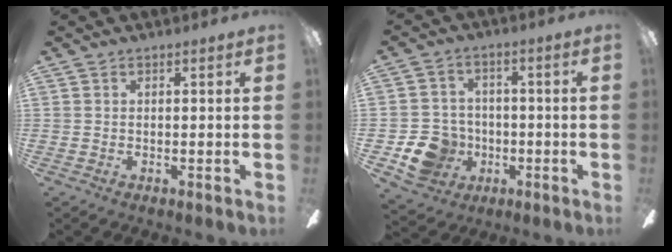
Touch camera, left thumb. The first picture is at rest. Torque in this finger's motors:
{"motor_torque": [0.02, 0.07, -0.09, 0.17, 0.03]}